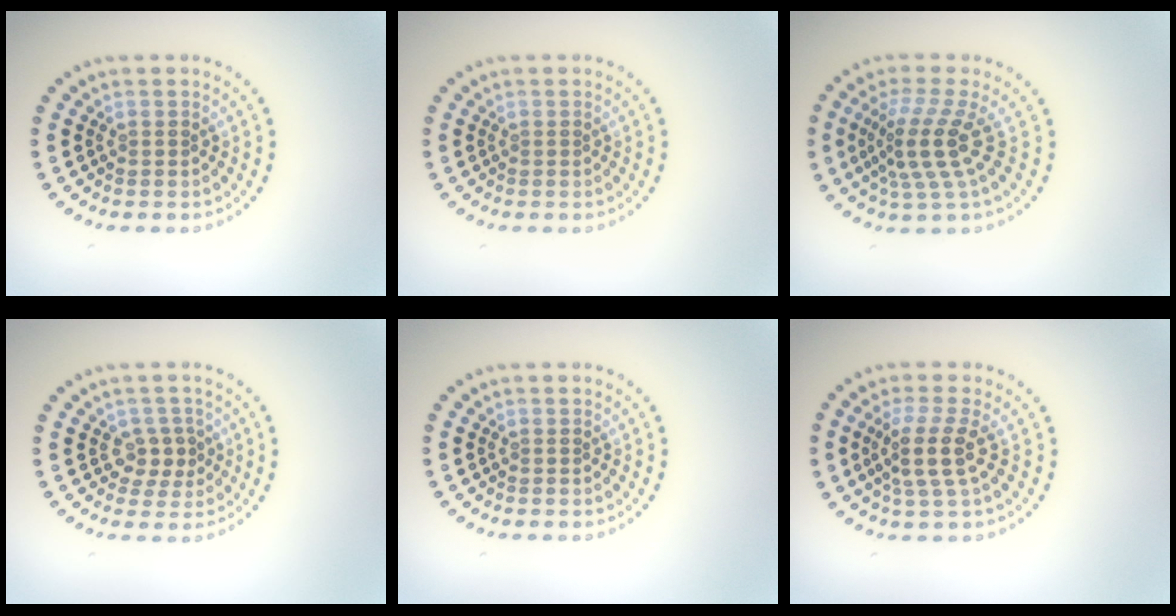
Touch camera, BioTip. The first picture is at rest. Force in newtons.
{"total": 0.0}
{"total": 4.2, "press": 3.0, "slide": 3.0}
{"total": 2.2, "press": 2.0, "slide": 1.1}
{"total": 0.0}
{"total": 3.4, "press": 2.6, "slide": 2.1}